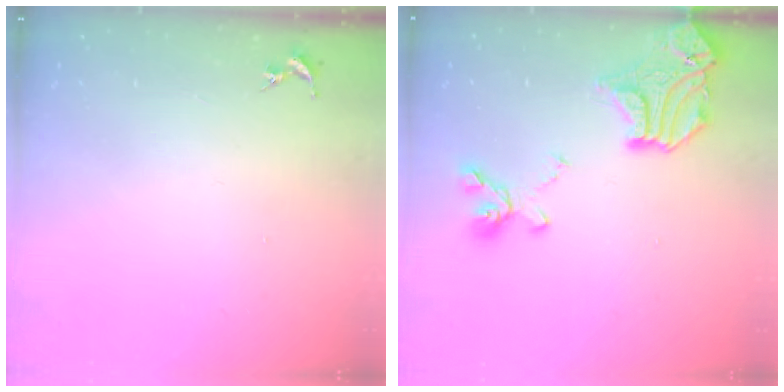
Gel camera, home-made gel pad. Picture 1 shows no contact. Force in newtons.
{"total": 21.0, "press": 20.9, "slide": 2.0}